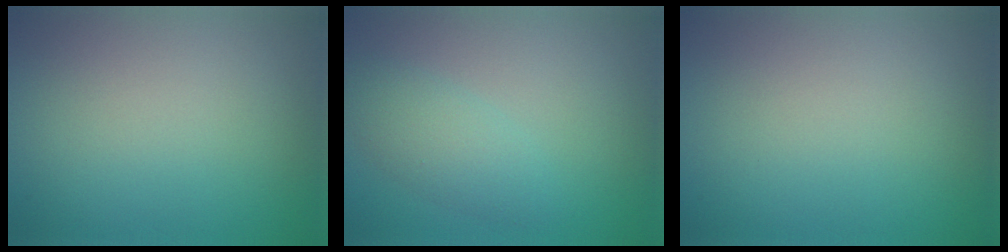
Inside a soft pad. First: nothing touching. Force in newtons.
{"total": 2.8, "press": 2.8, "slide": 0.1}
{"total": 0.0}